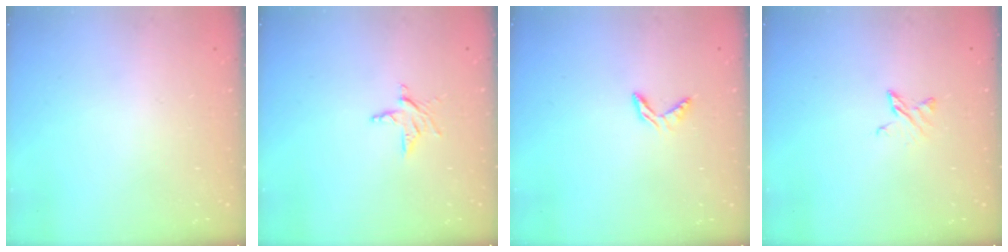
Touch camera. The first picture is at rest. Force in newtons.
{"total": 4.0, "press": 4.0, "slide": 0.3}
{"total": 4.2, "press": 4.2, "slide": 0.3}
{"total": 4.1, "press": 4.1, "slide": 0.4}